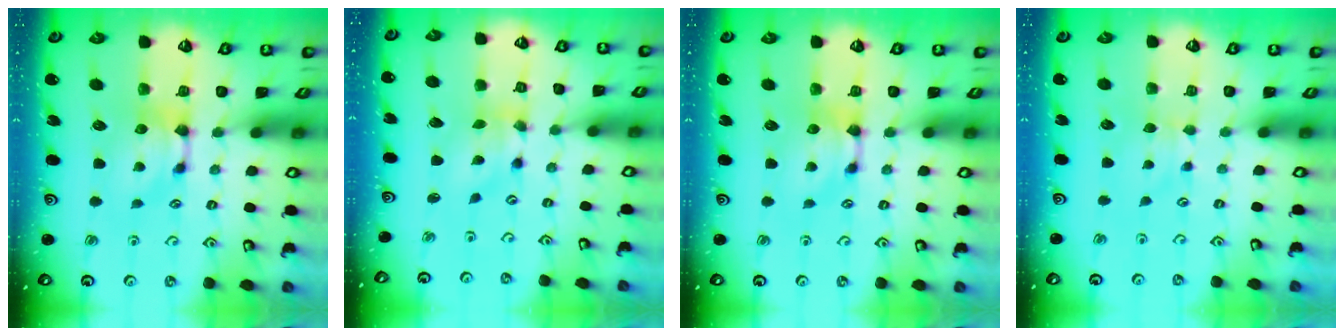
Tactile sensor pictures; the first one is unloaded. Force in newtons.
{"total": 2.6, "press": 2.1, "slide": 1.6}
{"total": 0.0}
{"total": 1.6, "press": 1.5, "slide": 0.5}